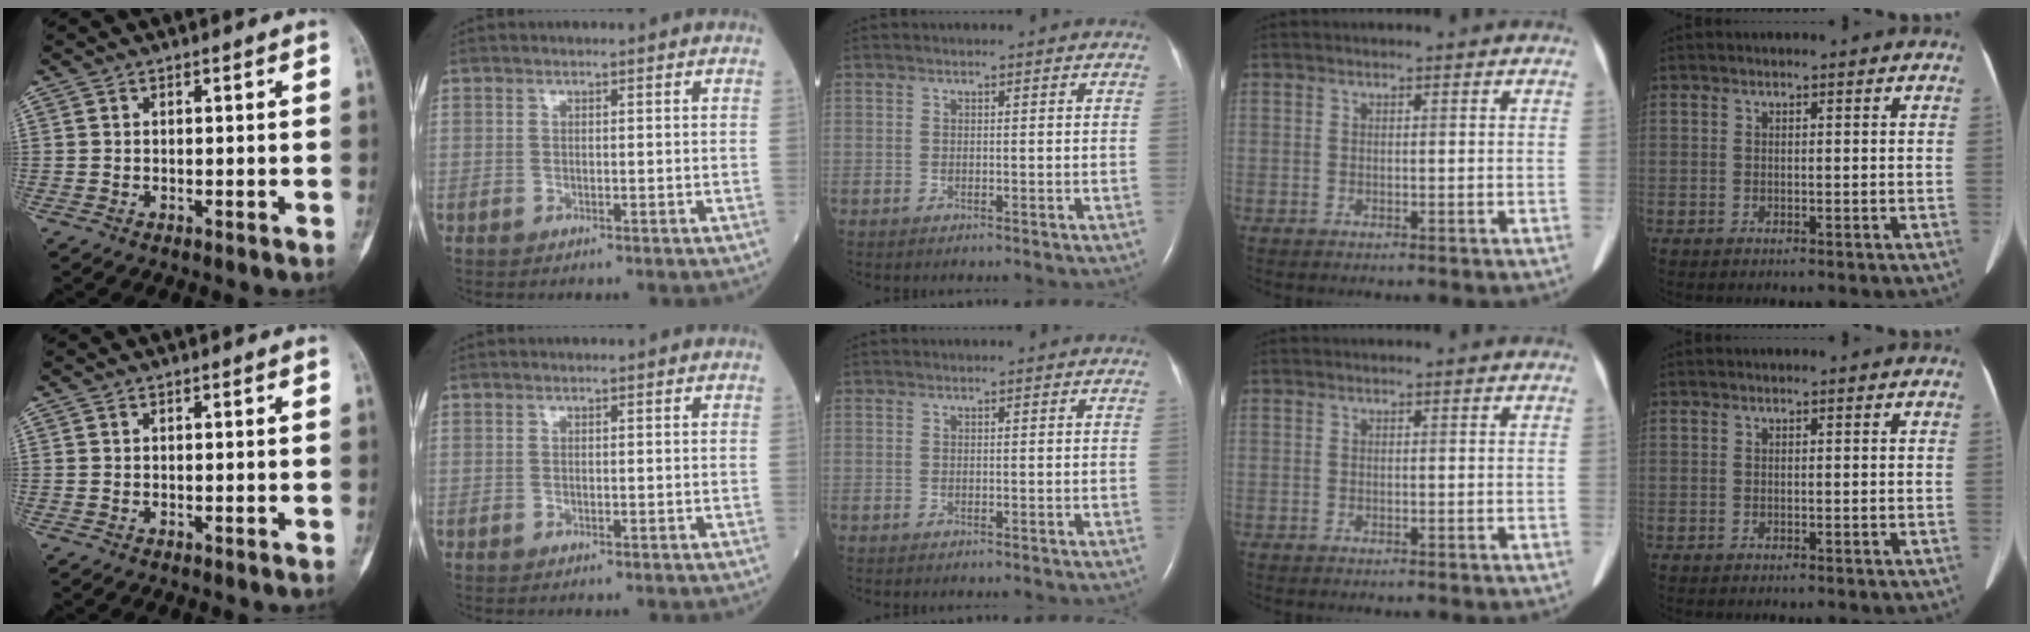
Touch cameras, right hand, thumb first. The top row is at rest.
{}